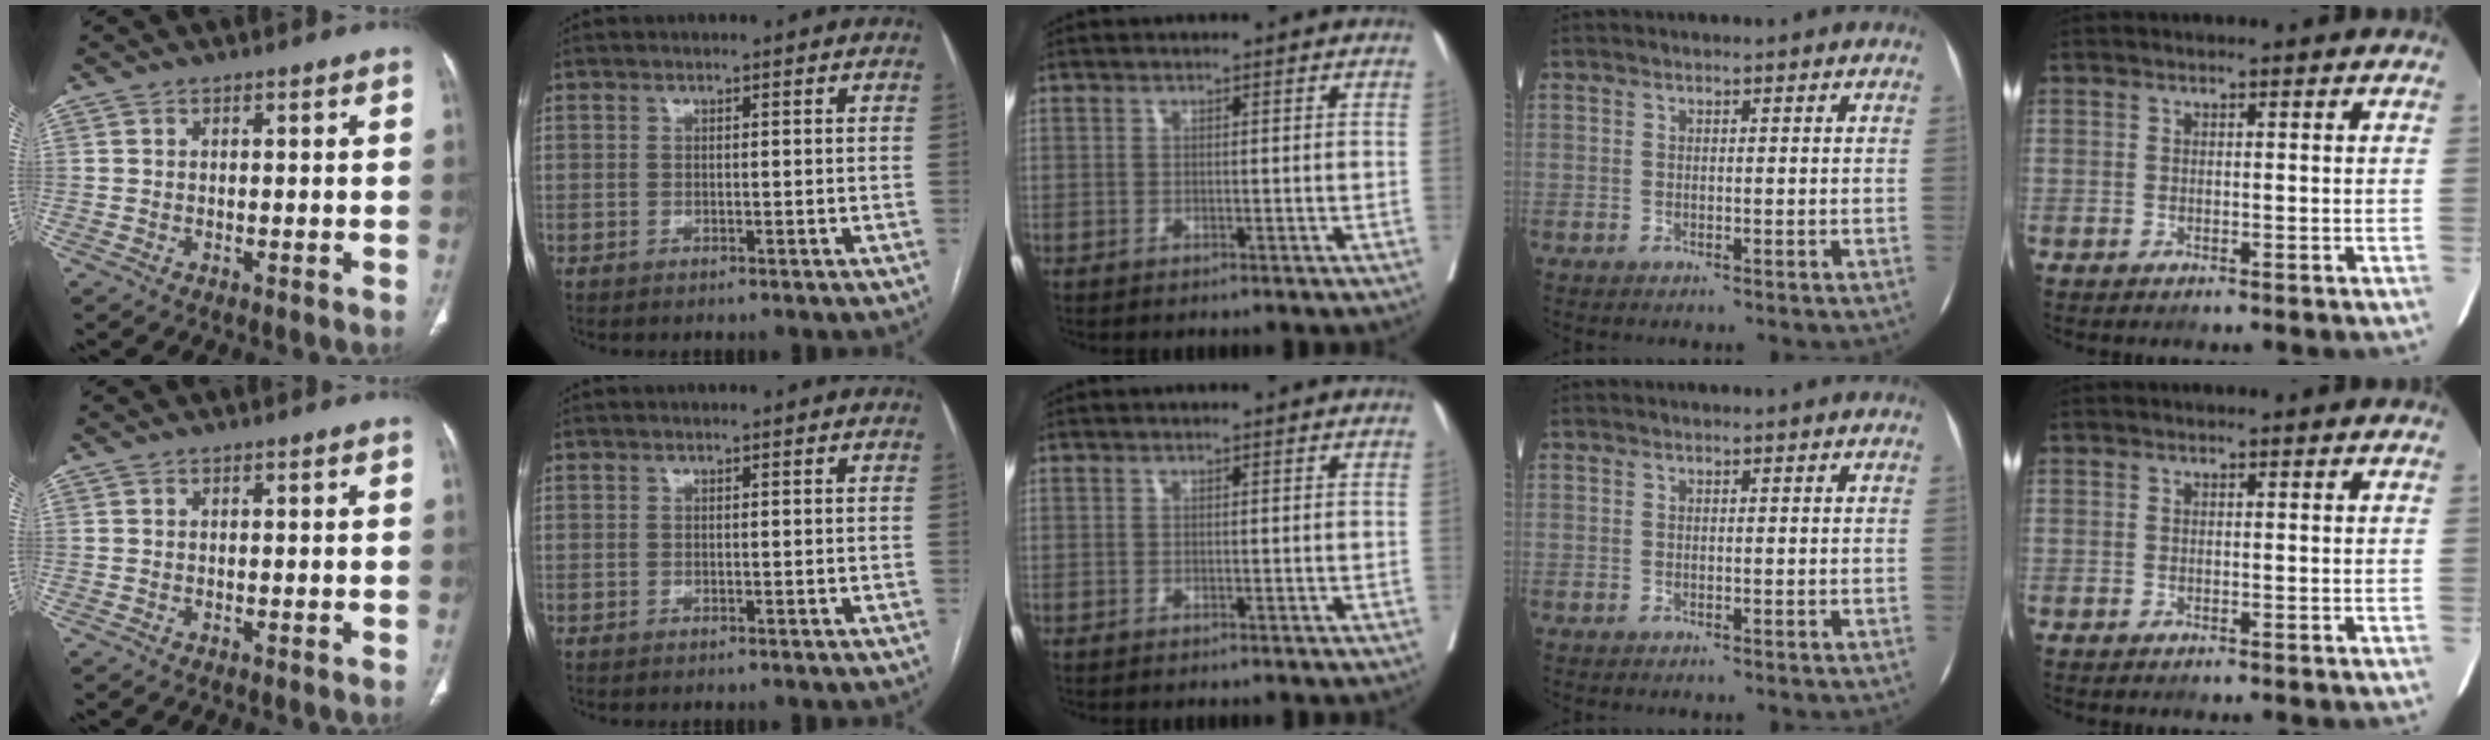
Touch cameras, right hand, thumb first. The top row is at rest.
{}